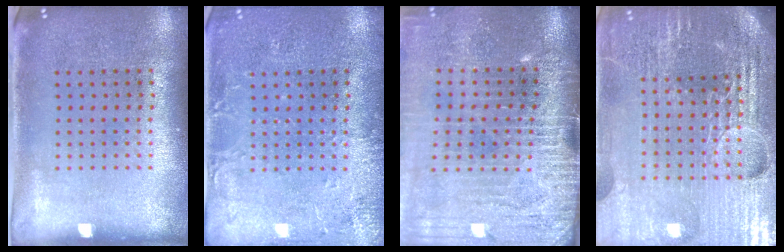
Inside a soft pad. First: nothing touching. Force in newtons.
{"total": 2.8, "press": 2.8, "slide": 0.4}
{"total": 4.2, "press": 3.6, "slide": 2.1}
{"total": 6.1, "press": 5.4, "slide": 2.7}